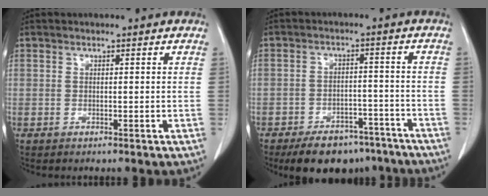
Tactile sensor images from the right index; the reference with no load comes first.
{"total": 11.8, "force": [-9.2, 5.8, 4.5], "torque": [-0.051, 0.011, -0.130]}